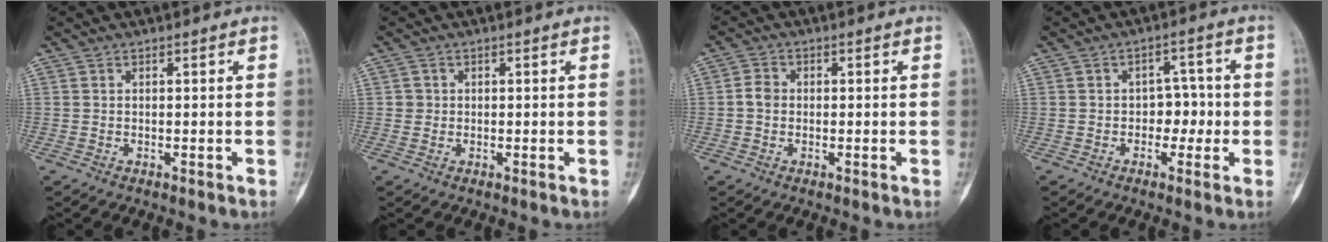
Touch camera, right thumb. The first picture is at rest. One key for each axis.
{"total": 1.2, "fx": 0.1, "fy": 1.2, "fz": 0.1, "tx": 0.007, "ty": 0.004, "tz": 0.000}
{"total": 2.5, "fx": -0.2, "fy": 2.1, "fz": 1.4, "tx": -0.020, "ty": 0.007, "tz": -0.009}
{"total": 4.9, "fx": -0.8, "fy": 3.6, "fz": 3.1, "tx": -0.010, "ty": 0.016, "tz": -0.018}